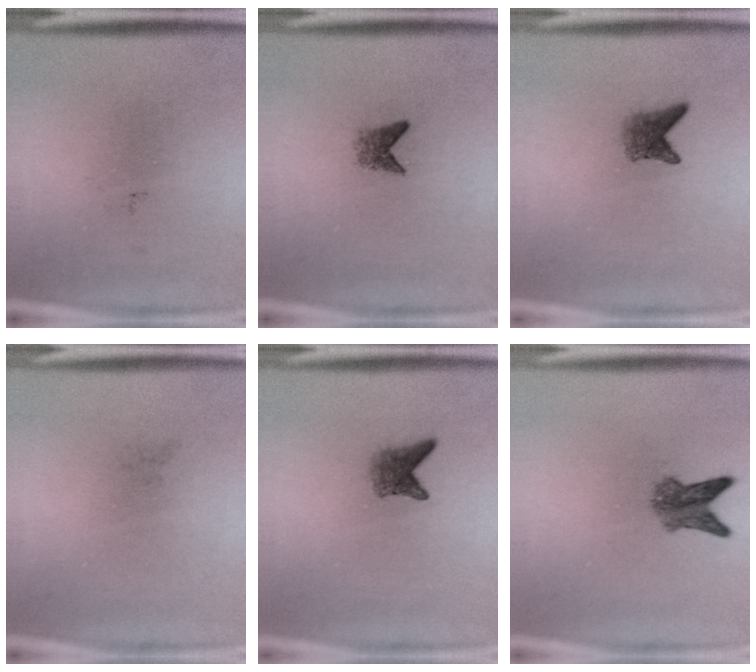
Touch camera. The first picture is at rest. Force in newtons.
{"total": 1.6}
{"total": 2.4}
{"total": 0.0}
{"total": 2.4}
{"total": 4.0}